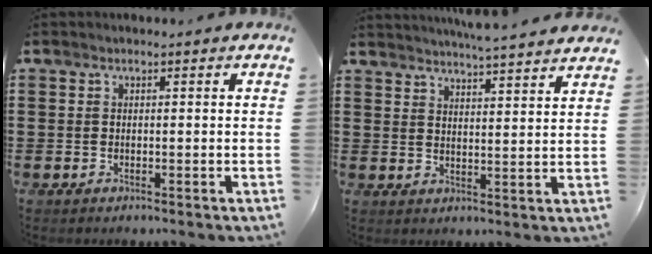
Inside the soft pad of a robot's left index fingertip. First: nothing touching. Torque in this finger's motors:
{"motor_torque": [2.14, 0.00, 0.04, 0.09]}